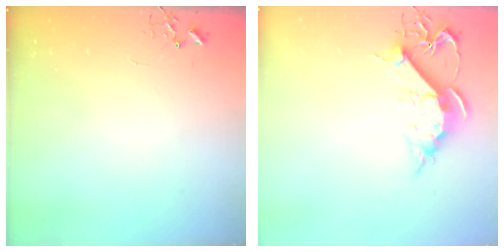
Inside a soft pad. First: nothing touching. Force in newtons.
{"total": 10.9, "press": 10.9, "slide": 1.1}